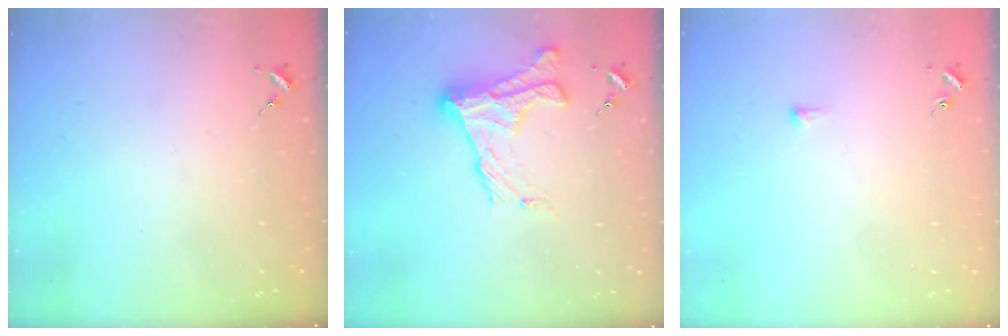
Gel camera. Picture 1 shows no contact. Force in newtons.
{"total": 16.3, "press": 16.3, "slide": 1.0}
{"total": 3.1, "press": 3.0, "slide": 0.6}